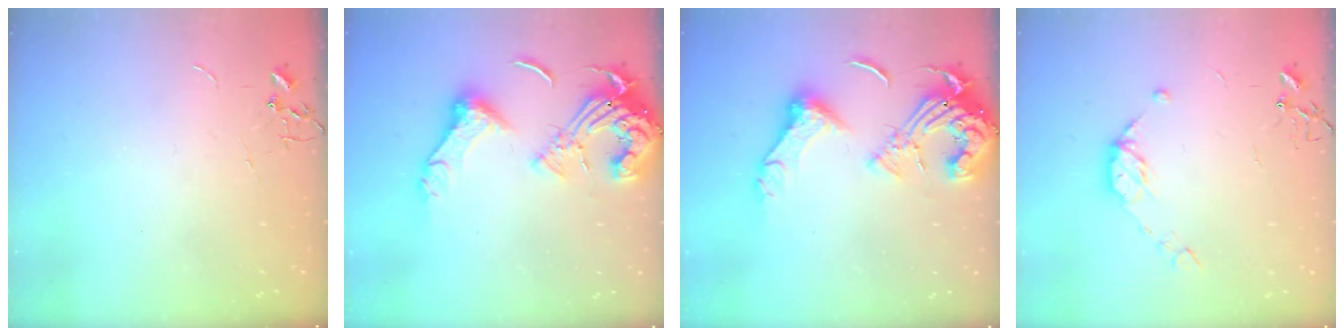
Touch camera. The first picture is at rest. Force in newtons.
{"total": 17.5, "press": 17.4, "slide": 1.9}
{"total": 17.5, "press": 17.4, "slide": 1.9}
{"total": 8.7, "press": 8.7, "slide": 0.7}